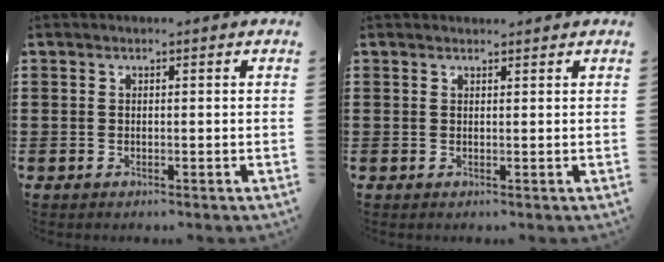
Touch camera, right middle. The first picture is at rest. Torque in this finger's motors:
{"motor_torque": [-0.53, -0.46, 0.02, -0.01]}